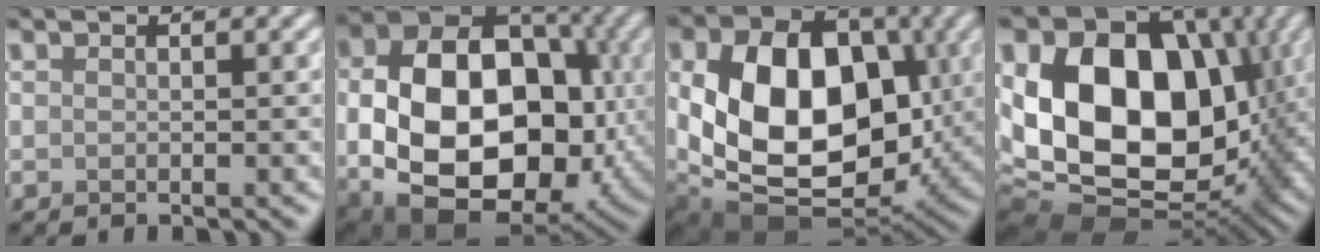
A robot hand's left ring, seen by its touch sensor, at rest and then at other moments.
{"total": 17.0, "force": [-1.2, 11.6, 12.4], "torque": [-0.206, -0.024, -0.014]}
{"total": 14.0, "force": [0.4, 9.7, 10.1], "torque": [-0.174, -0.012, 0.008]}
{"total": 19.5, "force": [1.5, 13.9, 13.6], "torque": [-0.232, 0.003, 0.041]}